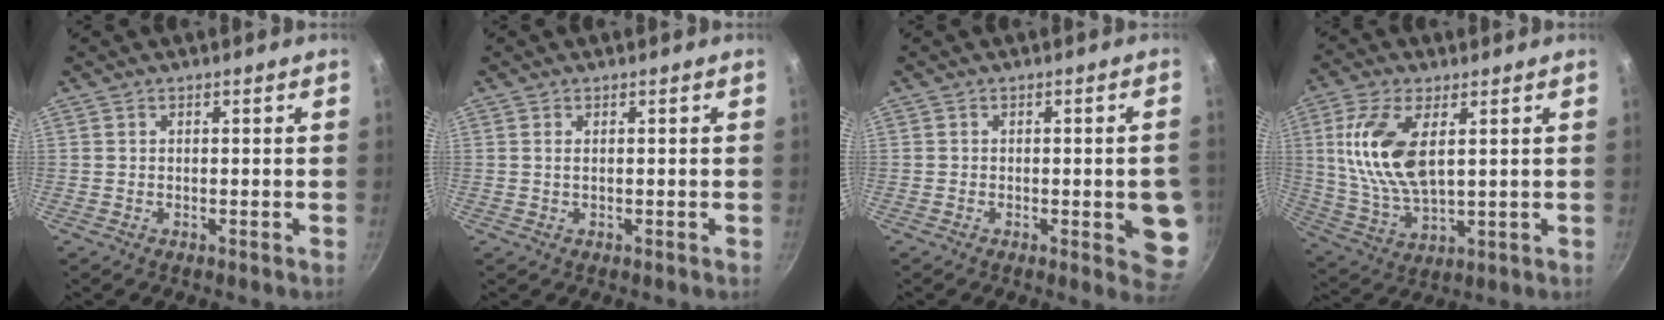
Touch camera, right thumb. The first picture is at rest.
{"total": 0.7, "force": [0.1, 0.3, 0.7], "torque": [-0.013, 0.000, 0.003]}
{"total": 8.4, "force": [-1.5, 2.9, 7.8], "torque": [-0.059, 0.005, -0.017]}
{"total": 13.8, "force": [3.3, 6.8, 11.5], "torque": [-0.226, -0.012, 0.073]}